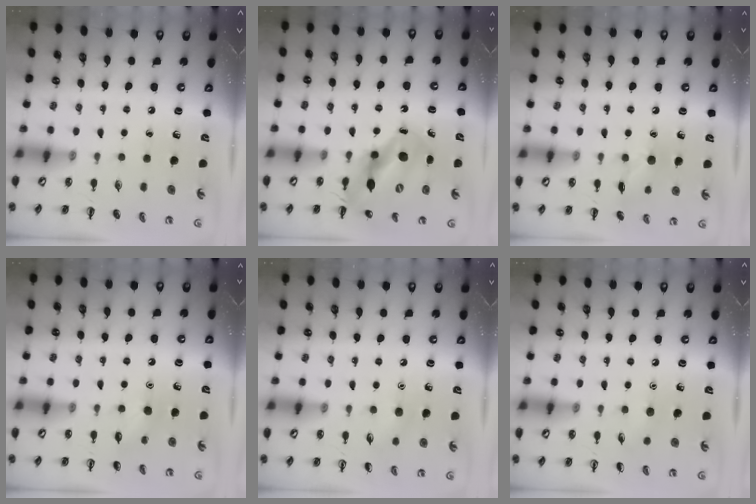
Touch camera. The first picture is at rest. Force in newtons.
{"total": 11.9, "press": 11.6, "slide": 2.7}
{"total": 8.1, "press": 8.0, "slide": 0.6}
{"total": 6.7, "press": 6.5, "slide": 1.6}
{"total": 4.5, "press": 4.3, "slide": 1.2}
{"total": 4.3, "press": 4.1, "slide": 1.3}